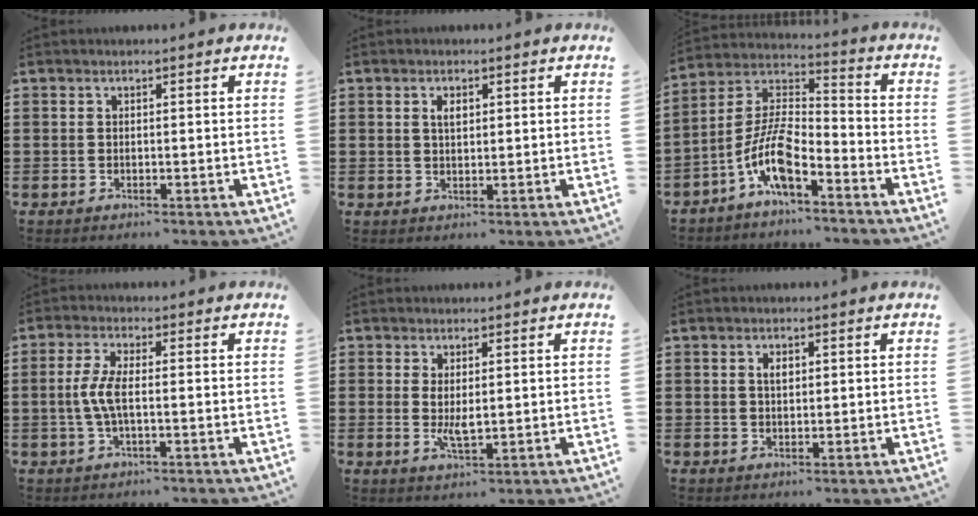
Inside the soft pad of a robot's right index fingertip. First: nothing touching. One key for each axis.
{"total": 1.8, "fx": 0.6, "fy": 0.9, "fz": 1.5, "tx": -0.032, "ty": 0.004, "tz": 0.009}
{"total": 9.4, "fx": -5.3, "fy": 3.1, "fz": 7.1, "tx": -0.170, "ty": -0.019, "tz": -0.107}
{"total": 4.6, "fx": -0.5, "fy": 1.2, "fz": 4.4, "tx": -0.108, "ty": -0.007, "tz": -0.020}
{"total": 3.0, "fx": 0.4, "fy": 1.0, "fz": 2.8, "tx": -0.060, "ty": -0.003, "tz": 0.006}
{"total": 1.7, "fx": 0.4, "fy": 0.9, "fz": 1.4, "tx": -0.030, "ty": 0.005, "tz": 0.007}